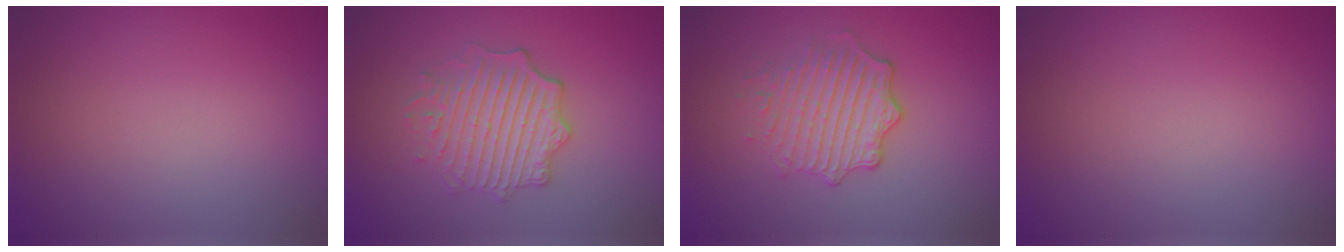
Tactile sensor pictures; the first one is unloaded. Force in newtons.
{"total": 4.5, "press": 3.9, "slide": 2.3}
{"total": 4.7, "press": 3.4, "slide": 3.2}
{"total": 0.0}